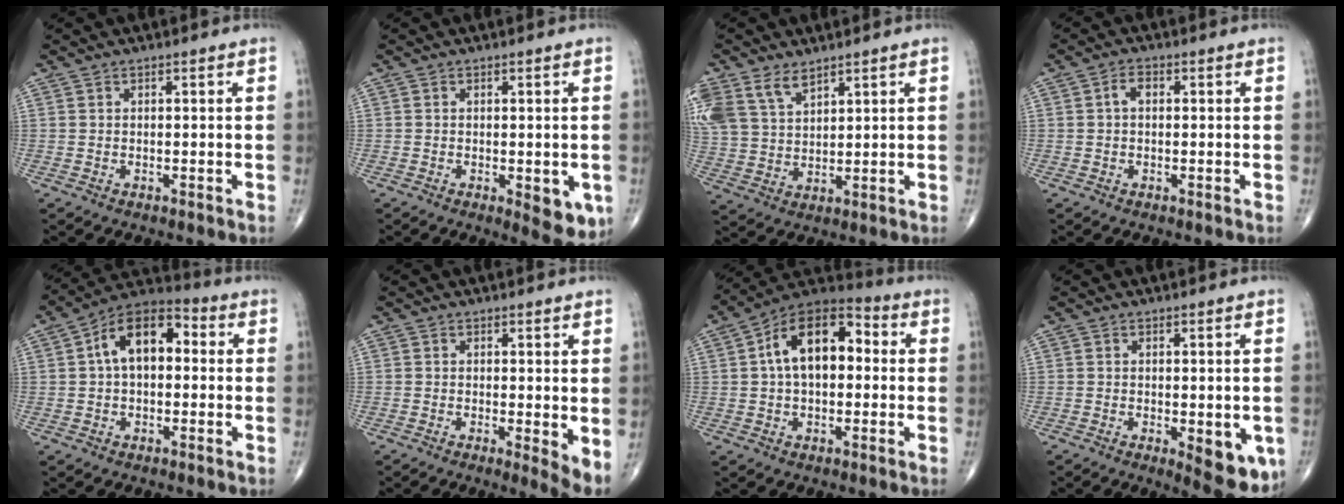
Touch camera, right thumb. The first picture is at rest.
{"total": 6.6, "force": [-1.8, 2.7, 5.7], "torque": [-0.054, -0.010, -0.019]}
{"total": 12.6, "force": [7.4, 7.6, 6.8], "torque": [-0.155, -0.005, 0.156]}
{"total": 2.4, "force": [0.2, 1.5, 1.9], "torque": [-0.032, 0.010, 0.001]}
{"total": 12.3, "force": [1.6, 7.3, 9.7], "torque": [-0.145, 0.038, 0.013]}
{"total": 4.1, "force": [0.0, 1.0, 4.0], "torque": [-0.062, -0.013, -0.005]}
{"total": 15.0, "force": [1.8, 8.8, 12.0], "torque": [-0.179, 0.038, 0.018]}
{"total": 9.1, "force": [-2.6, 3.8, 7.9], "torque": [-0.082, -0.014, -0.027]}